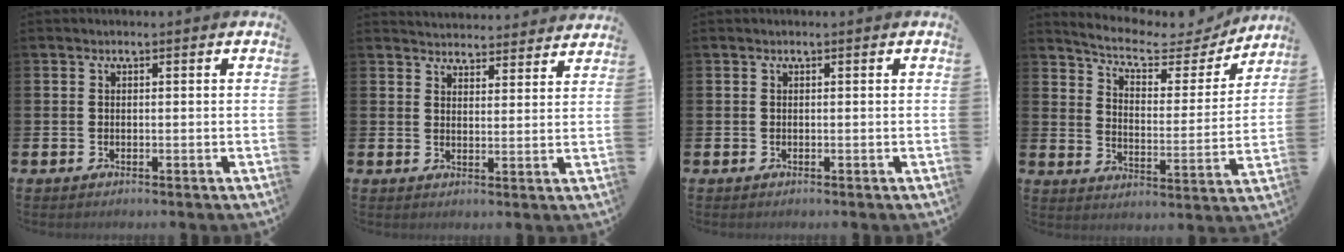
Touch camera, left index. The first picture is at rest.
{"total": 4.3, "force": [4.2, 0.6, -0.3], "torque": [-0.003, -0.029, 0.076]}
{"total": 0.0}
{"total": 6.9, "force": [6.2, 2.1, 2.2], "torque": [-0.061, -0.048, 0.099]}